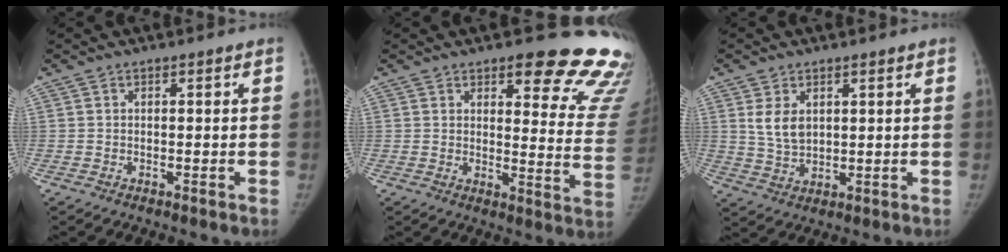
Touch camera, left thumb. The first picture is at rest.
{"total": 19.3, "force": [15.2, 6.3, 10.1], "torque": [-0.068, -0.117, 0.161]}
{"total": 5.6, "force": [2.0, 3.6, 3.8], "torque": [-0.058, -0.013, 0.048]}